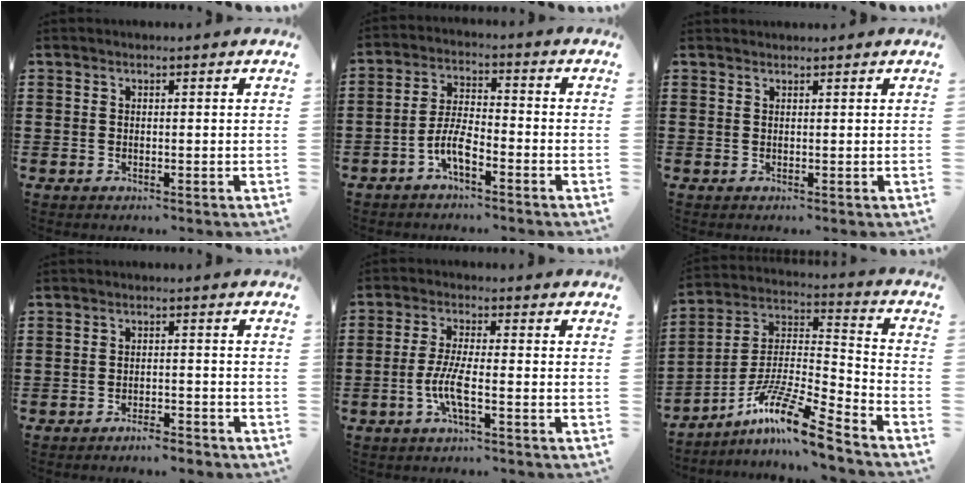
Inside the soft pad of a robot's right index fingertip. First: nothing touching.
{"total": 5.5, "force": [-3.1, 1.5, 4.2], "torque": [-0.106, -0.003, -0.067]}
{"total": 0.5, "force": [0.5, 0.1, -0.1], "torque": [0.003, 0.002, 0.010]}
{"total": 2.5, "force": [-2.5, 0.1, 0.6], "torque": [-0.013, 0.001, -0.049]}
{"total": 5.4, "force": [-2.0, 0.8, 4.9], "torque": [-0.112, -0.011, -0.045]}
{"total": 12.7, "force": [-9.6, 0.9, 8.3], "torque": [-0.165, 0.005, -0.187]}